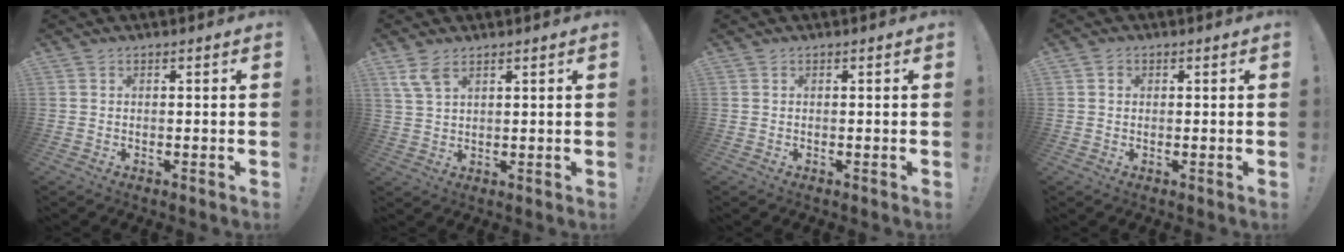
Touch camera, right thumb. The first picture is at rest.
{"total": 5.8, "force": [3.7, 2.5, 3.6], "torque": [-0.073, -0.010, 0.073]}
{"total": 0.0}
{"total": 1.0, "force": [0.2, 1.0, 0.3], "torque": [0.003, 0.000, 0.002]}